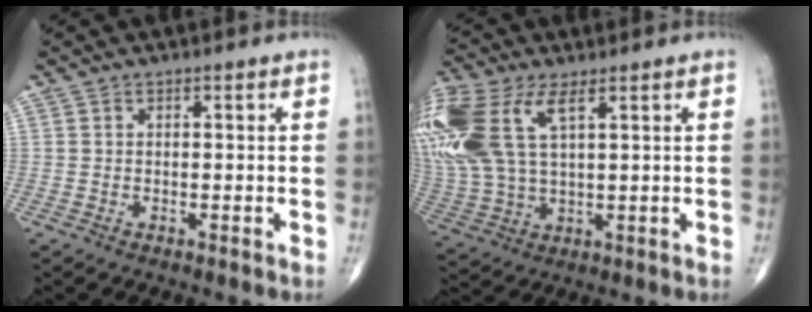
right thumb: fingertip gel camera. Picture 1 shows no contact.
{"total": 20.2, "force": [7.5, 10.1, 15.8], "torque": [-0.408, 0.009, 0.151]}